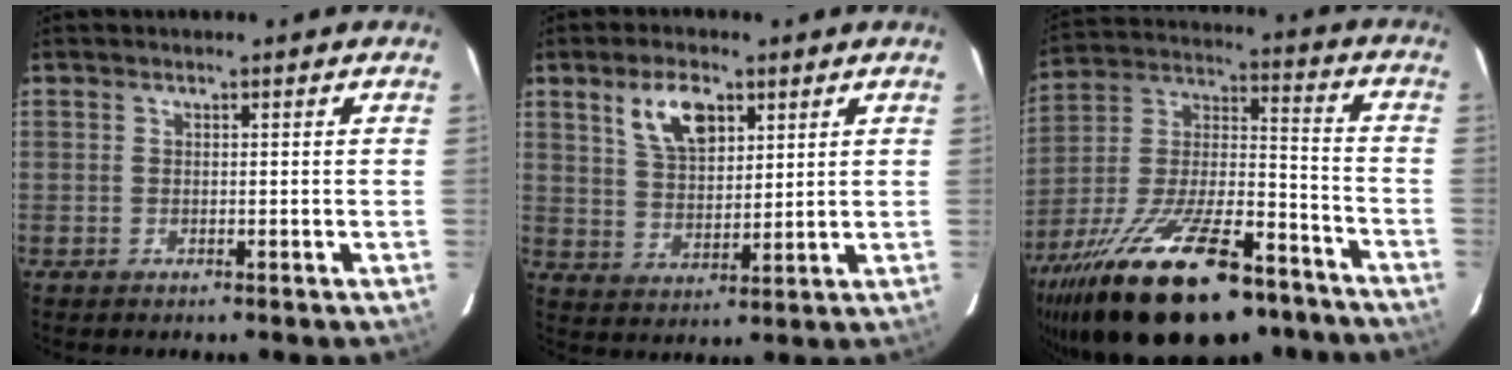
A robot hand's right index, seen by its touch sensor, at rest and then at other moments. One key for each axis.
{"total": 8.6, "fx": 4.5, "fy": 4.3, "fz": 6.0, "tx": -0.110, "ty": 0.012, "tz": 0.088}
{"total": 31.0, "fx": -21.3, "fy": 11.6, "fz": 19.3, "tx": -0.356, "ty": -0.021, "tz": -0.323}